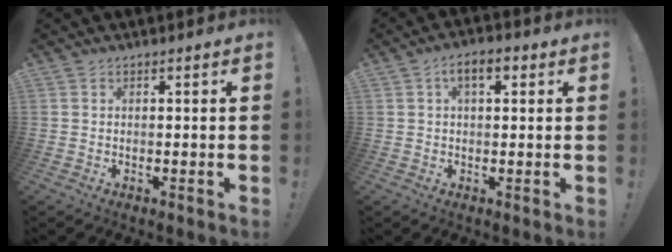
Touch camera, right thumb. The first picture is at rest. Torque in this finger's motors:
{"motor_torque": [0.66, 0.87, 1.06, 0.01, 0.04]}